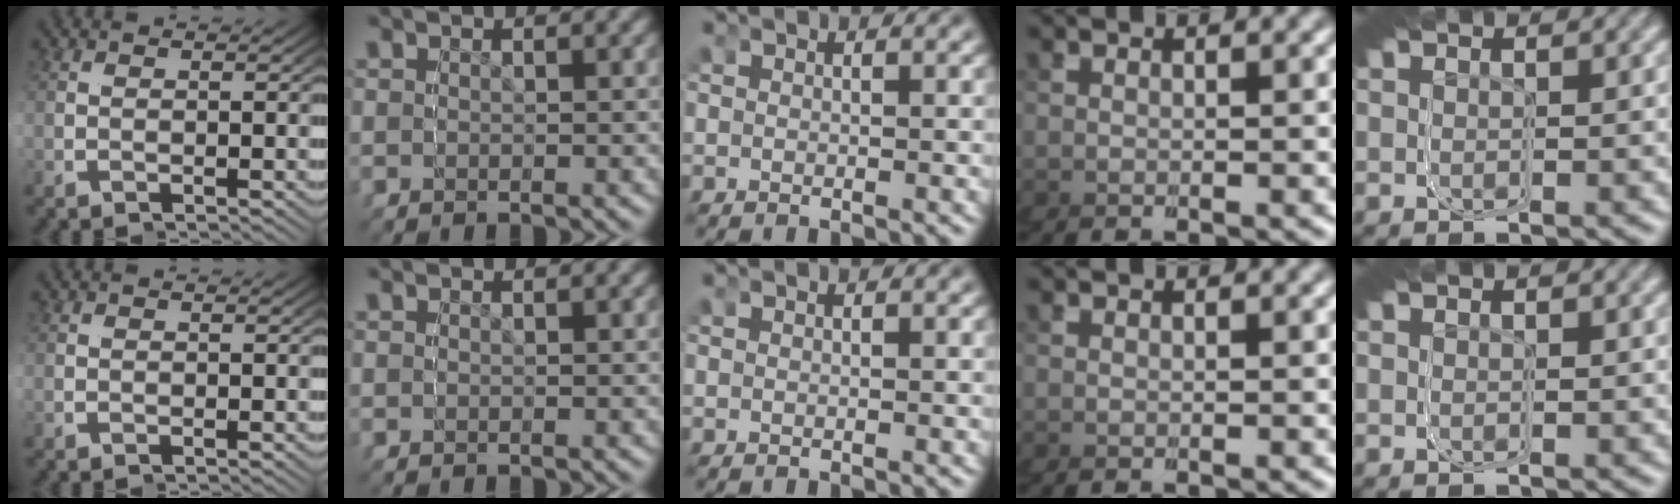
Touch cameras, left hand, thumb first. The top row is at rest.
{}